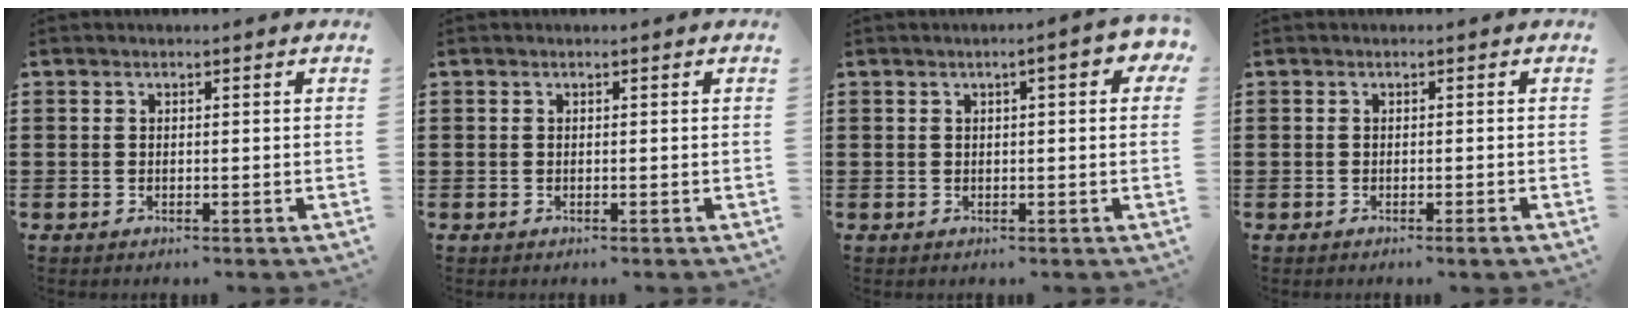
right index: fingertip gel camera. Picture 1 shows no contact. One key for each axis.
{"total": 0.0}
{"total": 3.4, "fx": 1.0, "fy": 0.7, "fz": 3.2, "tx": -0.046, "ty": -0.001, "tz": 0.010}
{"total": 0.7, "fx": -0.4, "fy": -0.1, "fz": 0.5, "tx": -0.009, "ty": -0.002, "tz": -0.008}